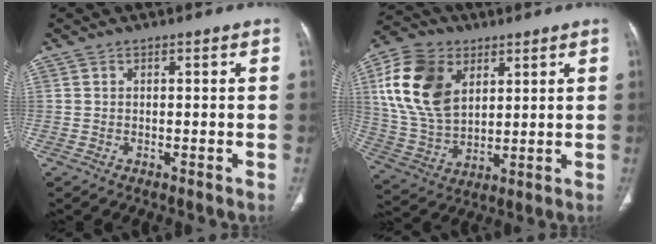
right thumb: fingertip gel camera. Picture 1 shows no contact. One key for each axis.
{"total": 17.3, "fx": 5.9, "fy": 11.7, "fz": 11.3, "tx": -0.208, "ty": -0.011, "tz": 0.118}